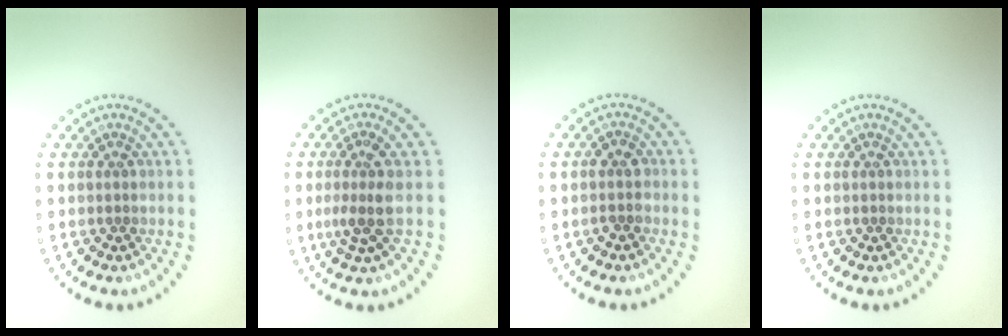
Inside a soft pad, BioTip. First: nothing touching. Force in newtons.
{"total": 2.7, "press": 2.0, "slide": 1.9}
{"total": 1.4, "press": 1.3, "slide": 0.5}
{"total": 0.0}